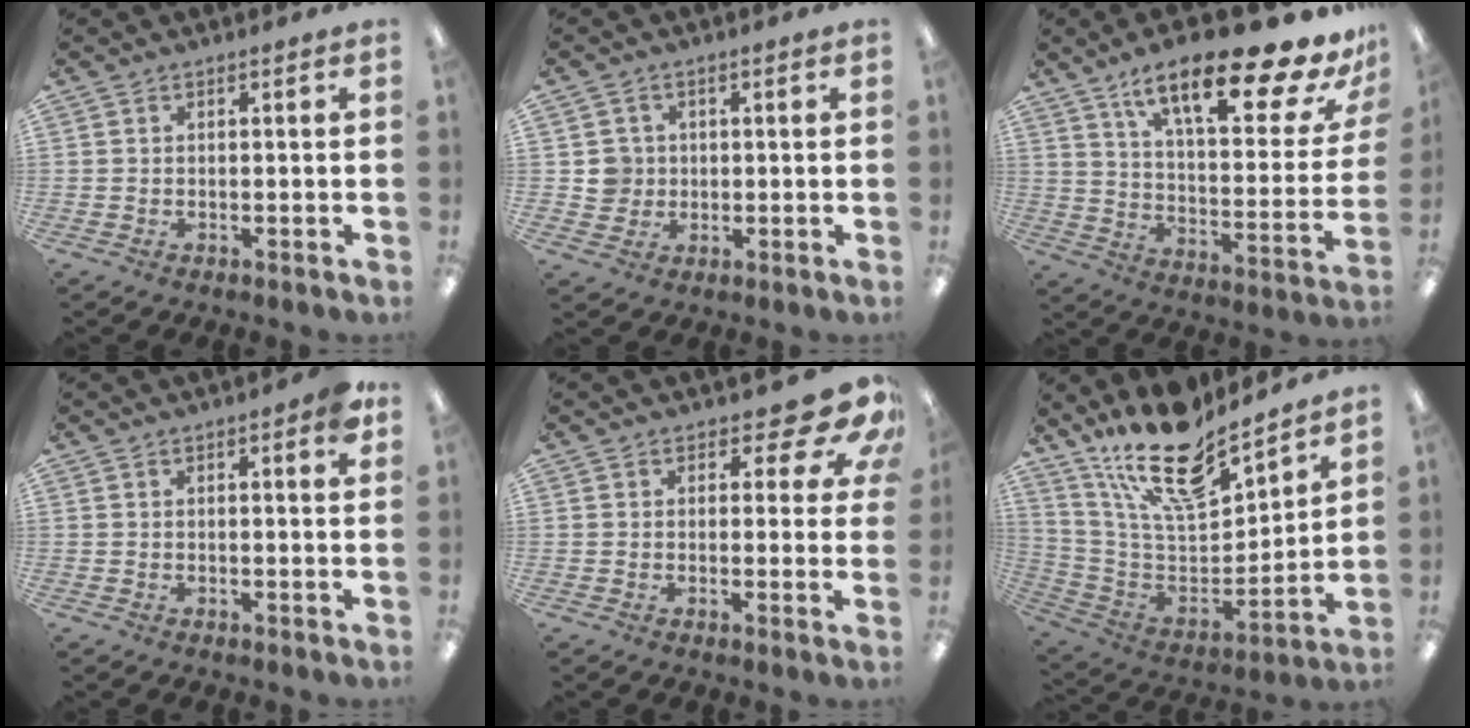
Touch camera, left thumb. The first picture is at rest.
{"total": 4.7, "force": [0.7, 4.6, 0.3], "torque": [0.004, 0.001, 0.011]}
{"total": 24.4, "force": [17.0, 6.0, 16.4], "torque": [-0.245, -0.114, 0.269]}
{"total": 3.1, "force": [1.8, 0.7, 2.5], "torque": [-0.030, -0.007, 0.025]}
{"total": 9.8, "force": [6.0, 4.3, 6.4], "torque": [-0.066, -0.039, 0.104]}
{"total": 20.4, "force": [16.3, 6.7, 10.3], "torque": [-0.191, -0.113, 0.285]}